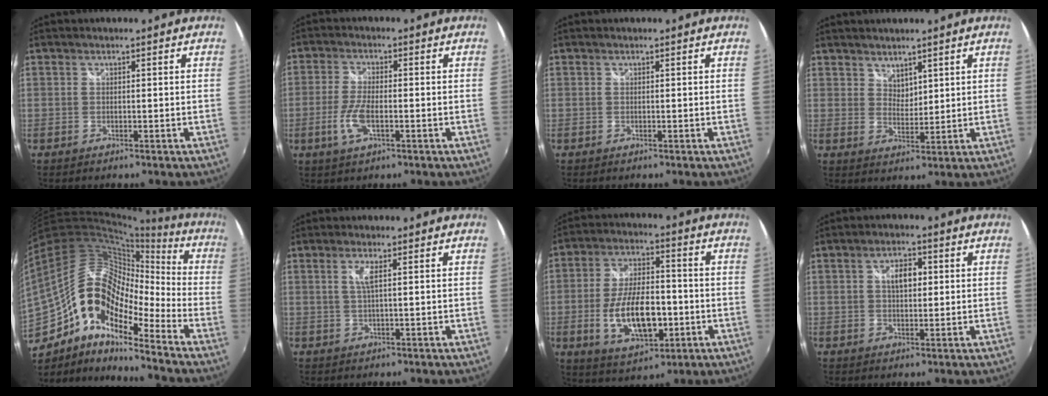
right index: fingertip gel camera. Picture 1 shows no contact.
{"total": 6.0, "force": [-2.0, 2.2, 5.2], "torque": [-0.116, -0.006, -0.039]}
{"total": 0.0}
{"total": 2.1, "force": [1.9, 0.5, 0.8], "torque": [-0.011, 0.000, 0.033]}
{"total": 19.5, "force": [-9.6, 9.3, 14.3], "torque": [-0.249, -0.012, -0.193]}
{"total": 2.3, "force": [0.6, -0.1, 2.2], "torque": [-0.043, -0.002, 0.012]}
{"total": 14.5, "force": [-3.6, 6.8, 12.4], "torque": [-0.241, -0.005, -0.050]}
{"total": 4.8, "force": [0.8, 3.0, 3.6], "torque": [-0.056, 0.009, 0.013]}